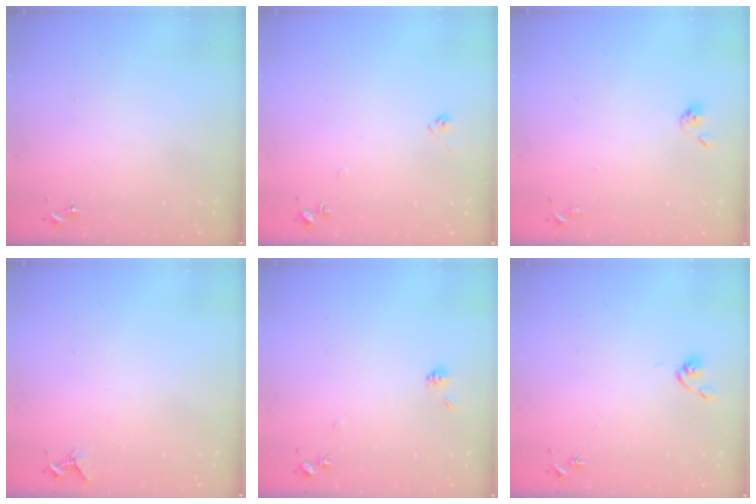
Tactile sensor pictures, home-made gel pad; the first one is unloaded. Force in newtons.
{"total": 6.2, "press": 6.2, "slide": 0.6}
{"total": 5.5, "press": 5.4, "slide": 0.9}
{"total": 4.2, "press": 4.2, "slide": 0.4}
{"total": 5.8, "press": 5.7, "slide": 1.1}
{"total": 4.9, "press": 4.9, "slide": 0.7}